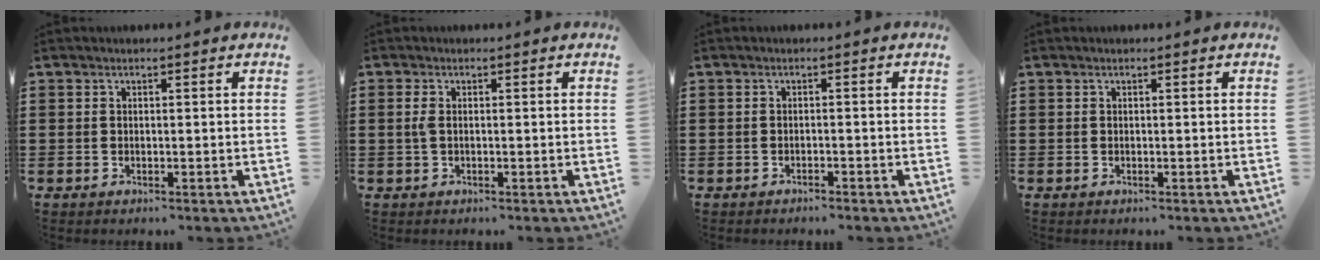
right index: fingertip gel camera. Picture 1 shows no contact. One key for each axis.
{"total": 1.7, "fx": 0.0, "fy": 0.7, "fz": 1.6, "tx": -0.046, "ty": -0.004, "tz": -0.006}
{"total": 0.8, "fx": -0.8, "fy": -0.1, "fz": 0.1, "tx": -0.005, "ty": -0.002, "tz": -0.015}
{"total": 0.0}